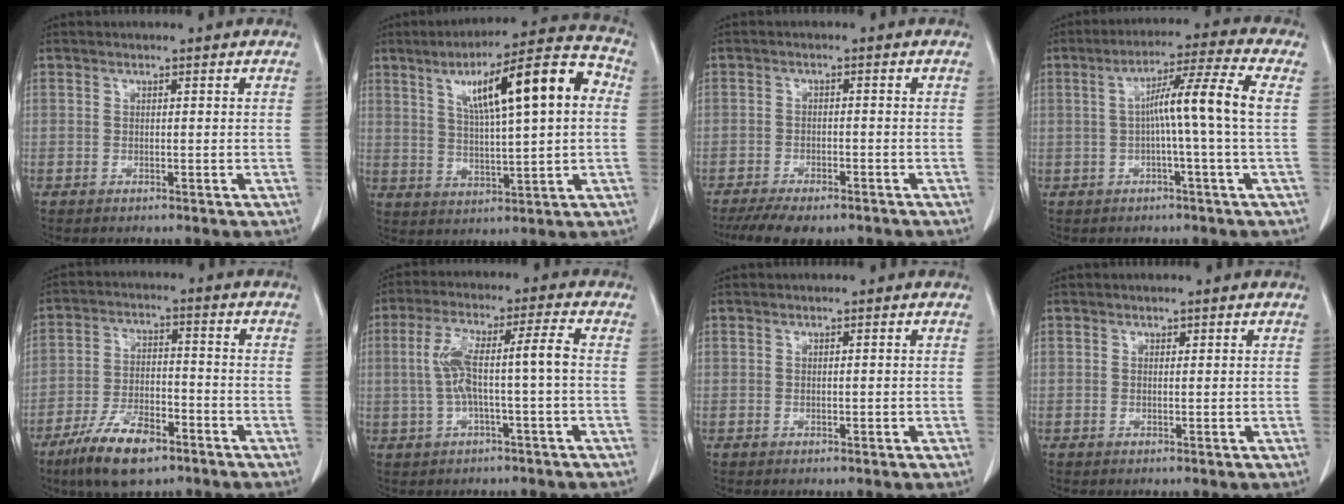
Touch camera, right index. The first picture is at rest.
{"total": 17.0, "force": [4.3, 3.1, 16.1], "torque": [-0.245, 0.037, 0.068]}
{"total": 10.5, "force": [-7.9, 4.0, 5.6], "torque": [-0.091, -0.005, -0.114]}
{"total": 9.5, "force": [0.3, -1.3, 9.4], "torque": [-0.159, 0.020, 0.005]}
{"total": 11.2, "force": [-7.2, 4.1, 7.6], "torque": [-0.147, -0.005, -0.126]}
{"total": 8.9, "force": [-0.4, 0.9, 8.9], "torque": [-0.176, 0.034, -0.007]}
{"total": 0.7, "force": [-0.1, 0.4, 0.6], "torque": [-0.017, 0.000, 0.002]}
{"total": 0.8, "force": [0.3, 0.6, 0.4], "torque": [-0.011, 0.006, 0.008]}